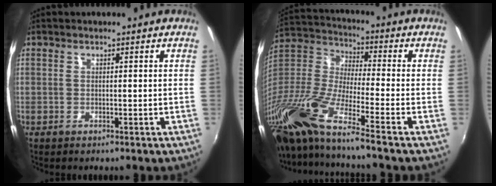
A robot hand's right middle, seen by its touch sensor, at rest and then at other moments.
{"total": 18.6, "force": [-13.9, 0.4, 12.4], "torque": [-0.239, -0.046, -0.278]}